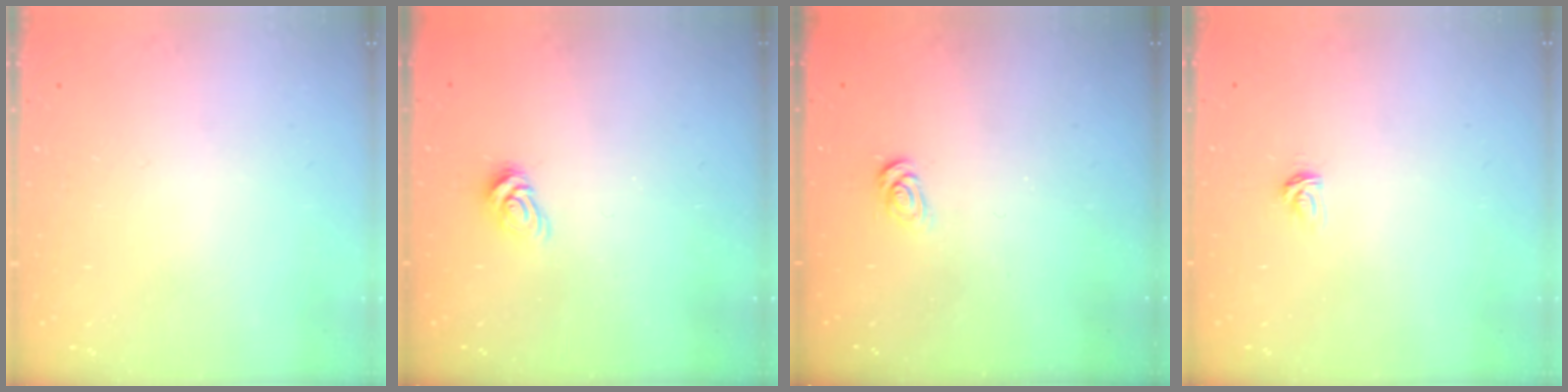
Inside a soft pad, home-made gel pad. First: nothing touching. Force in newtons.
{"total": 5.8, "press": 5.8, "slide": 0.4}
{"total": 2.7, "press": 2.7, "slide": 0.3}
{"total": 2.9, "press": 2.9, "slide": 0.4}